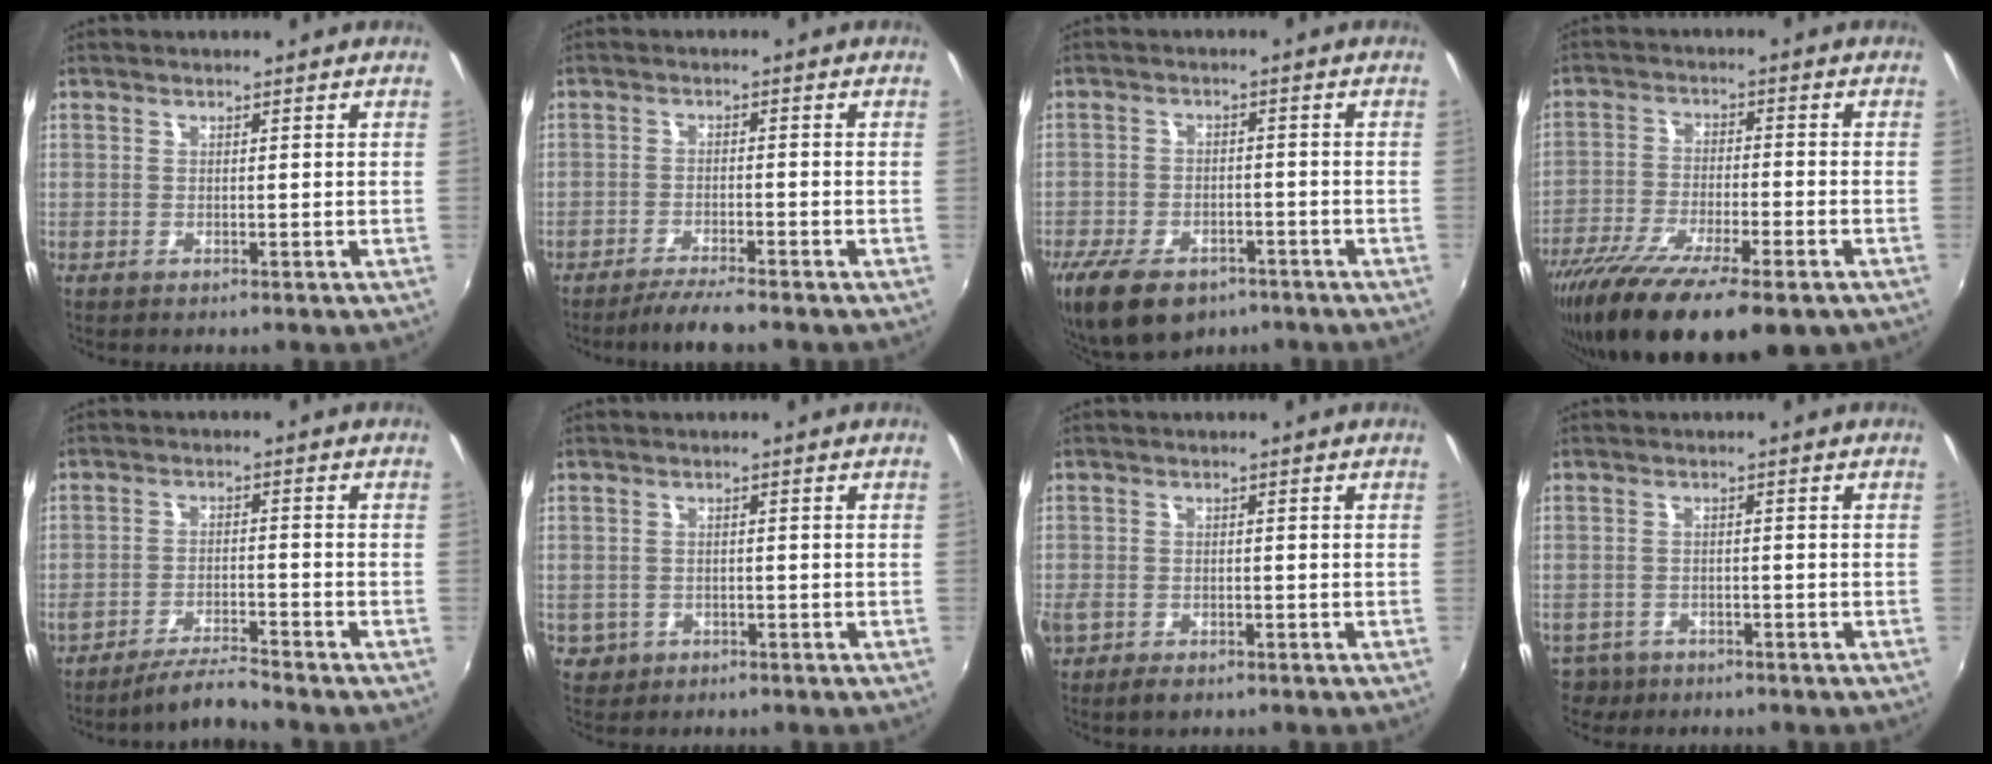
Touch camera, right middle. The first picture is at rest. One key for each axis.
{"total": 4.8, "fx": -4.2, "fy": 0.0, "fz": 2.3, "tx": -0.059, "ty": -0.007, "tz": -0.076}
{"total": 13.2, "fx": -8.6, "fy": 7.0, "fz": 7.0, "tx": -0.168, "ty": -0.028, "tz": -0.144}
{"total": 19.5, "fx": -13.7, "fy": 5.1, "fz": 12.9, "tx": -0.249, "ty": -0.065, "tz": -0.226}
{"total": 5.0, "fx": -4.8, "fy": -0.6, "fz": 1.4, "tx": -0.042, "ty": -0.003, "tz": -0.086}
{"total": 3.8, "fx": -1.1, "fy": 3.4, "fz": 1.3, "tx": -0.037, "ty": -0.002, "tz": -0.009}
{"total": 5.1, "fx": -2.7, "fy": 3.3, "fz": 2.9, "tx": -0.068, "ty": -0.015, "tz": -0.048}
{"total": 5.4, "fx": -3.4, "fy": 3.9, "fz": 1.6, "tx": -0.049, "ty": -0.010, "tz": -0.052}